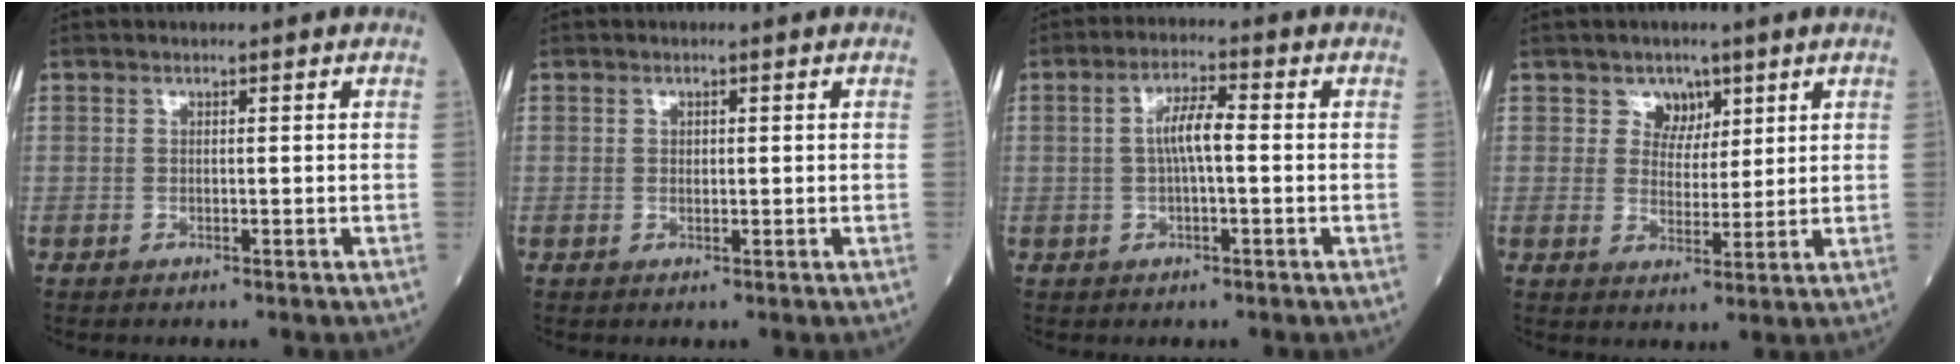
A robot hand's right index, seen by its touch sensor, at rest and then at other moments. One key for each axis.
{"total": 0.9, "fx": 0.3, "fy": 0.7, "fz": 0.6, "tx": -0.010, "ty": 0.000, "tz": 0.006}
{"total": 4.7, "fx": 0.0, "fy": 1.0, "fz": 4.6, "tx": -0.090, "ty": 0.014, "tz": -0.003}
{"total": 4.0, "fx": 2.3, "fy": 3.2, "fz": 0.8, "tx": -0.004, "ty": 0.002, "tz": 0.037}